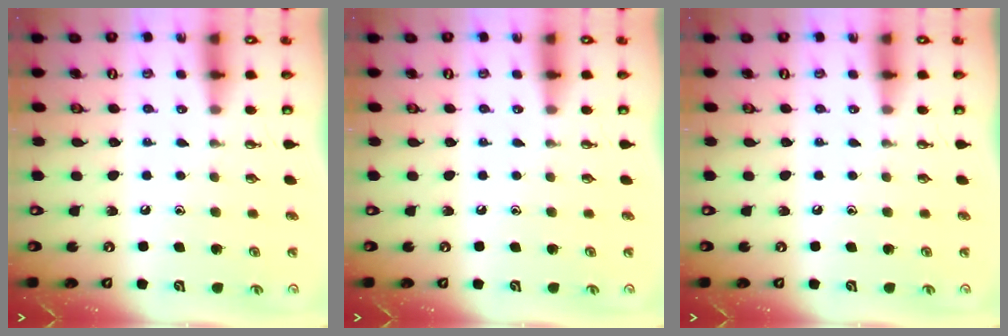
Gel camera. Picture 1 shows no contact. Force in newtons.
{"total": 0.0}
{"total": 0.0}